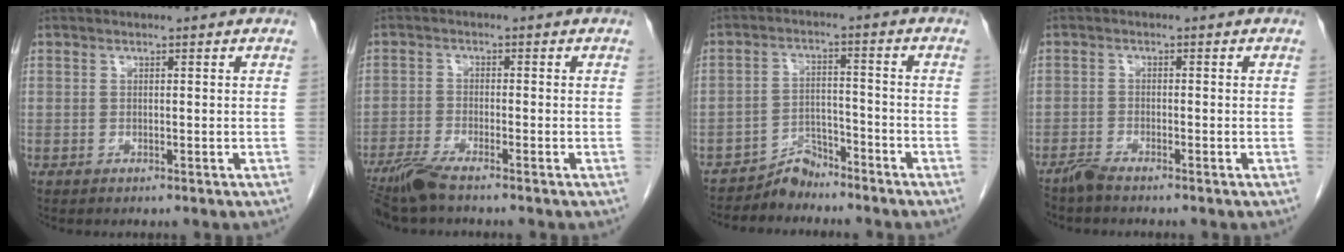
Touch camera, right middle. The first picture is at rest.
{"total": 4.9, "force": [-4.1, 0.1, 2.8], "torque": [-0.059, -0.016, -0.082]}
{"total": 4.2, "force": [-4.0, 1.2, -0.4], "torque": [0.011, 0.004, -0.071]}
{"total": 1.9, "force": [-1.8, -0.1, 0.6], "torque": [-0.019, -0.005, -0.037]}